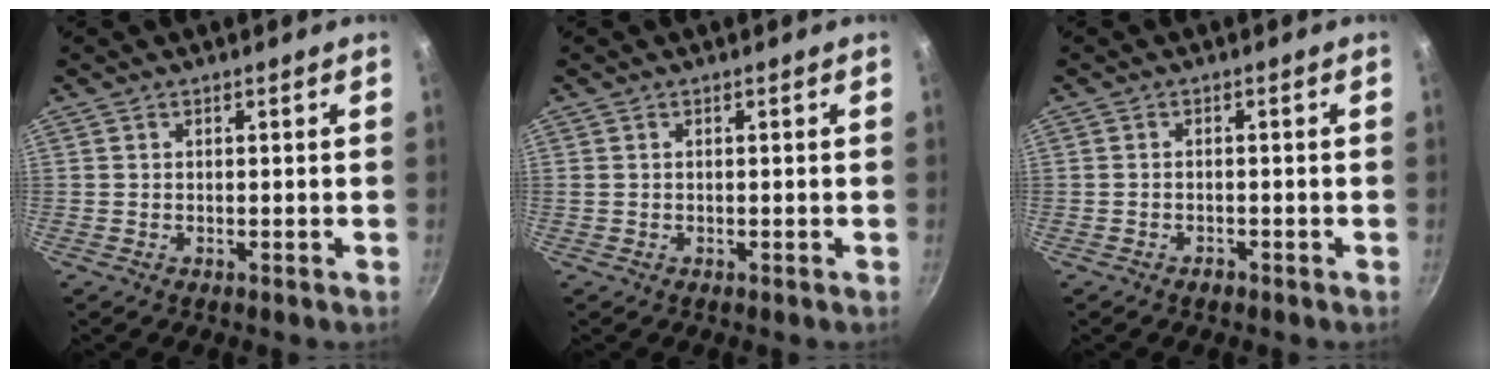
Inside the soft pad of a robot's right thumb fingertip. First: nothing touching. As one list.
[{"total": 0.0}, {"total": 1.3, "force": [-1.0, 0.6, 0.5], "torque": [-0.010, 0.010, -0.014]}]